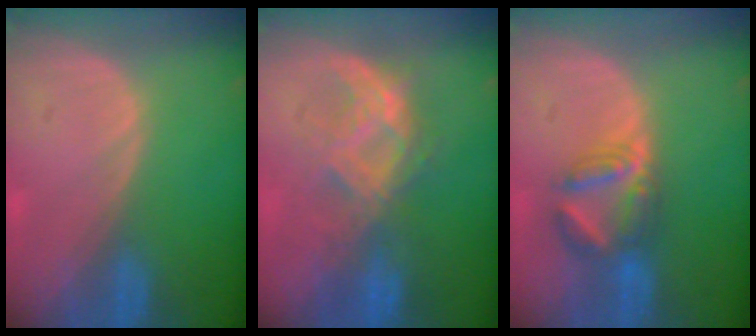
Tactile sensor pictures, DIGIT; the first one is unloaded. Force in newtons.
{"total": 7.4, "press": 7.4, "slide": 0.2}
{"total": 5.9, "press": 5.9, "slide": 0.2}